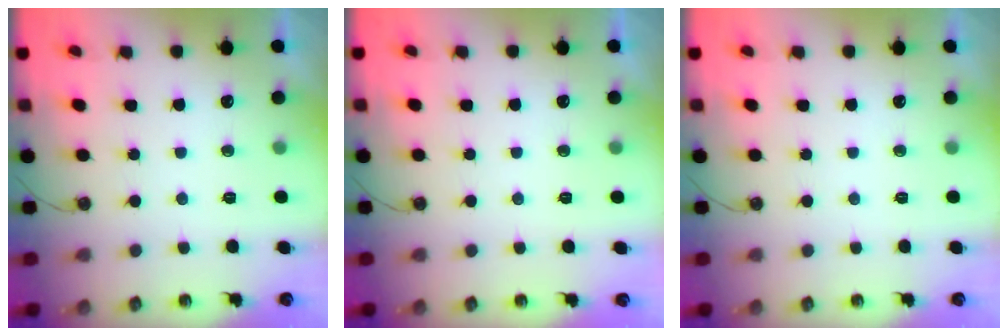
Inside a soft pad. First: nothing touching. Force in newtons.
{"total": 0.0}
{"total": 0.0}